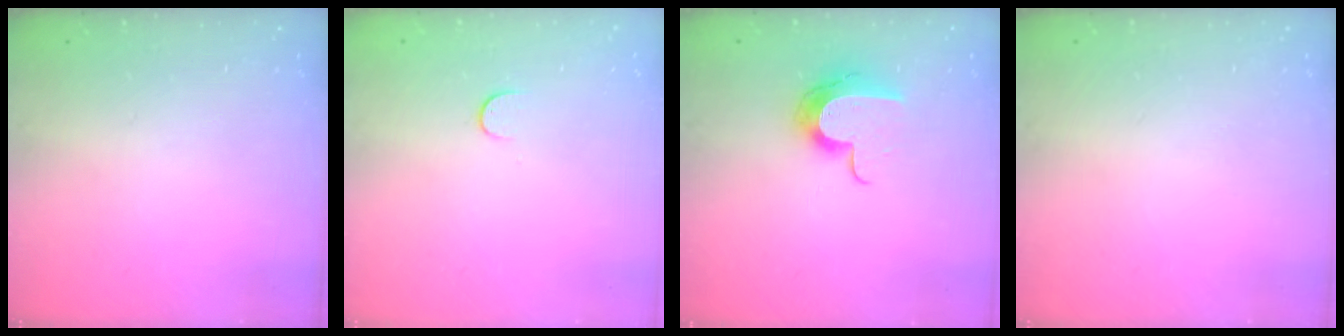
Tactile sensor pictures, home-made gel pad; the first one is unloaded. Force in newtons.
{"total": 5.0, "press": 5.0, "slide": 0.5}
{"total": 11.3, "press": 11.2, "slide": 0.7}
{"total": 0.0}